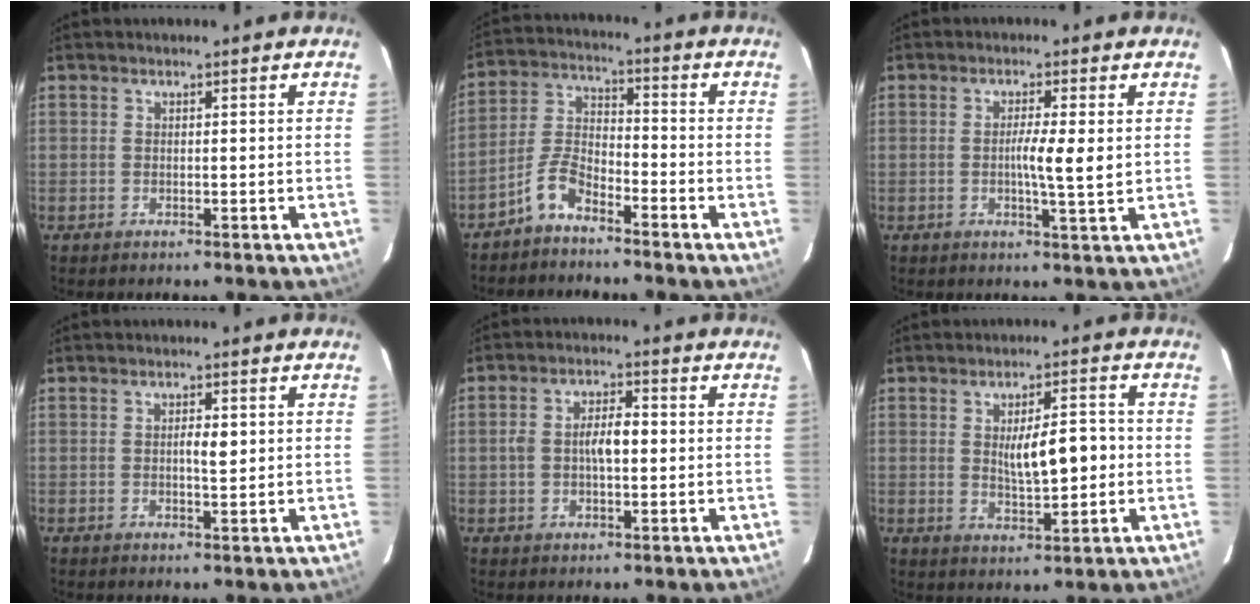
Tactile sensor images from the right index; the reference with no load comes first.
{"total": 5.7, "force": [-4.5, 2.0, 3.0], "torque": [-0.072, 0.003, -0.095]}
{"total": 4.4, "force": [0.2, -0.2, 4.4], "torque": [-0.075, -0.005, 0.002]}
{"total": 2.1, "force": [0.2, 0.5, 2.0], "torque": [-0.035, 0.001, 0.004]}
{"total": 5.3, "force": [-0.1, 2.3, 4.8], "torque": [-0.098, 0.016, -0.001]}
{"total": 7.3, "force": [0.1, 2.1, 7.0], "torque": [-0.114, 0.005, 0.009]}